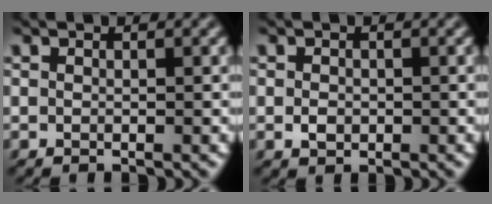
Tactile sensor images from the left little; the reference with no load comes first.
{"total": 1.2, "force": [-0.3, 0.9, 0.7], "torque": [-0.013, -0.002, -0.006]}